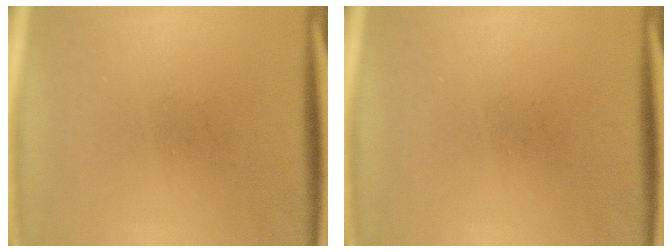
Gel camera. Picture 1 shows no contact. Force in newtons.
{"total": 0.0}